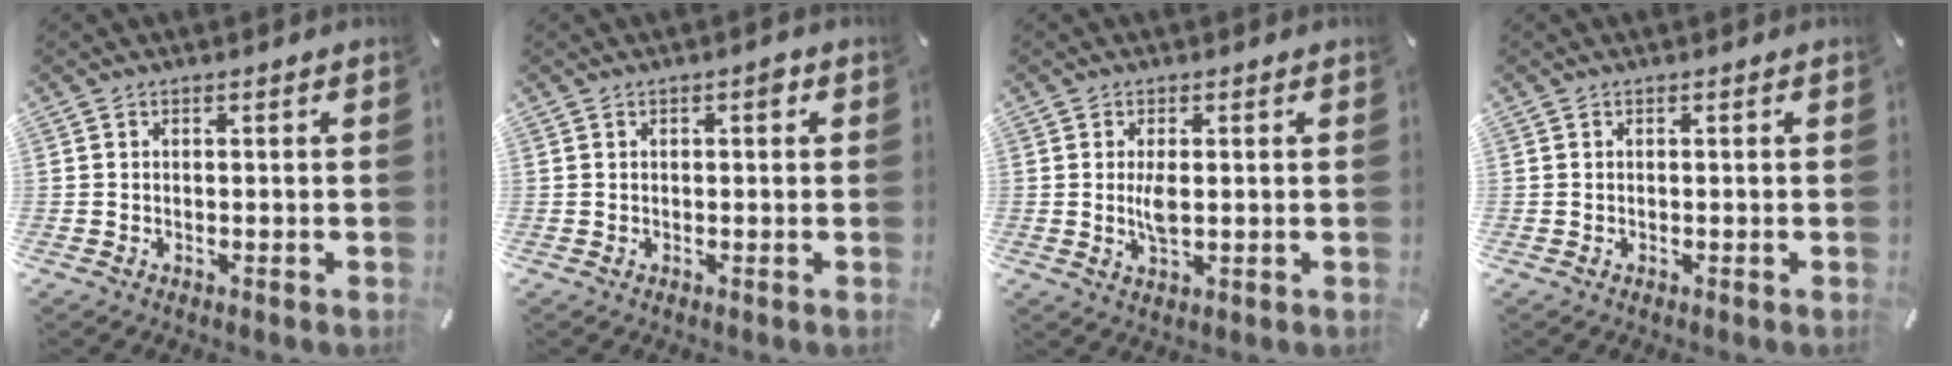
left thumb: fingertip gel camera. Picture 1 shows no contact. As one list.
[{"total": 1.9, "force": [0.5, 0.9, 1.6], "torque": [-0.017, 0.002, 0.003]}, {"total": 4.3, "force": [0.3, 1.7, 4.0], "torque": [-0.099, -0.006, -0.003]}, {"total": 0.0}]